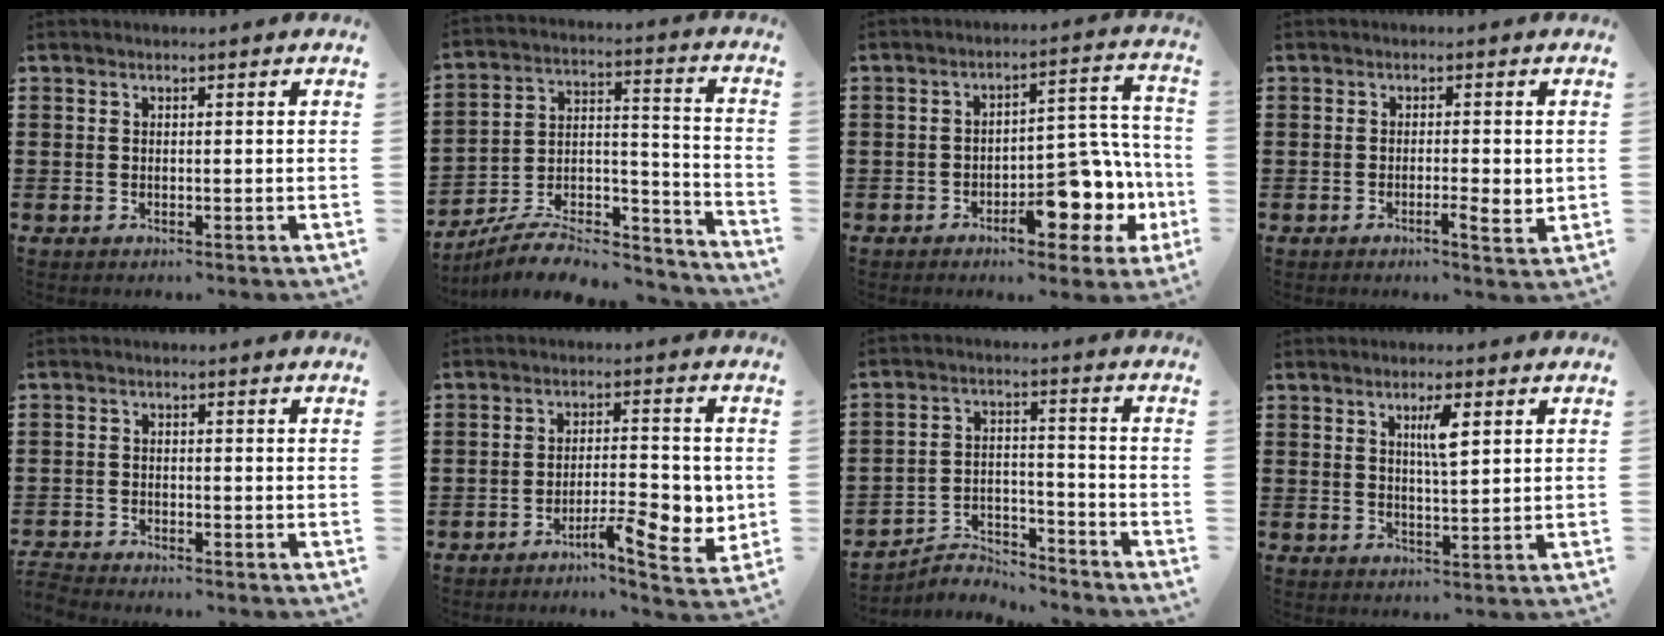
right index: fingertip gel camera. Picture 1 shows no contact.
{"total": 7.9, "force": [-6.6, 2.6, 3.5], "torque": [-0.059, 0.011, -0.126]}
{"total": 9.6, "force": [-4.8, 4.4, 7.0], "torque": [-0.076, 0.002, -0.084]}
{"total": 2.9, "force": [-0.7, 0.6, 2.8], "torque": [-0.046, 0.000, -0.013]}
{"total": 2.1, "force": [-2.1, 0.0, -0.2], "torque": [-0.001, 0.001, -0.046]}
{"total": 7.8, "force": [-3.3, 2.7, 6.6], "torque": [-0.087, 0.000, -0.053]}
{"total": 4.3, "force": [-4.2, 0.8, 0.5], "torque": [-0.014, 0.010, -0.086]}
{"total": 3.8, "force": [1.5, 0.6, 3.5], "torque": [-0.065, 0.002, 0.021]}